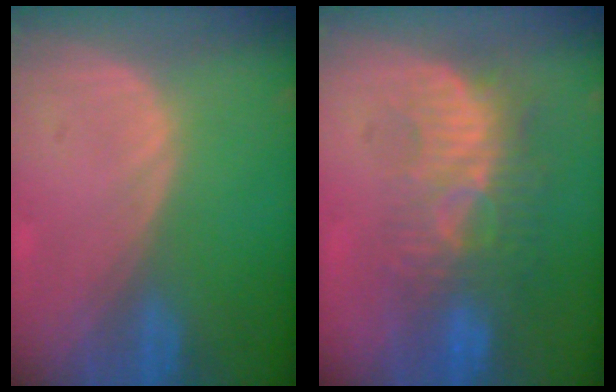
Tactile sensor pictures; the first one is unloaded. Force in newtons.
{"total": 9.4, "press": 8.7, "slide": 3.6}